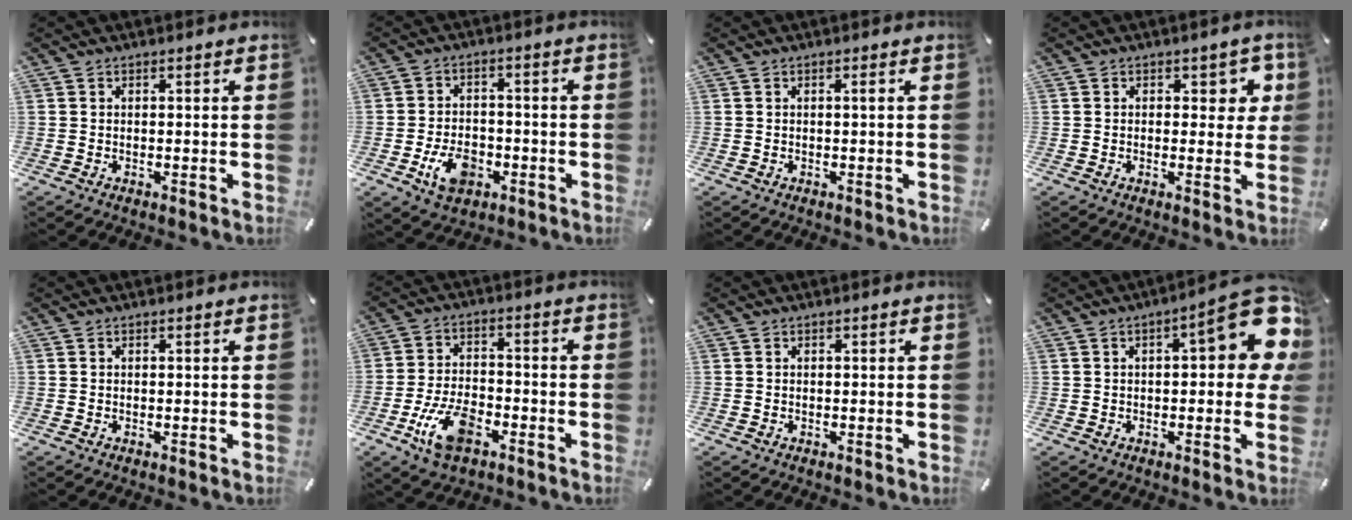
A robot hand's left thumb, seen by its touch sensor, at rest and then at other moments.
{"total": 8.7, "force": [-3.3, 5.9, 5.5], "torque": [-0.093, 0.012, -0.059]}
{"total": 0.8, "force": [0.0, 0.0, 0.8], "torque": [-0.014, -0.001, -0.001]}
{"total": 5.2, "force": [1.6, 3.1, 3.8], "torque": [-0.031, -0.006, 0.019]}
{"total": 0.0}
{"total": 11.0, "force": [-5.4, 5.8, 7.6], "torque": [-0.163, 0.017, -0.099]}
{"total": 0.0}
{"total": 16.4, "force": [5.6, 6.0, 14.2], "torque": [-0.173, -0.038, 0.086]}